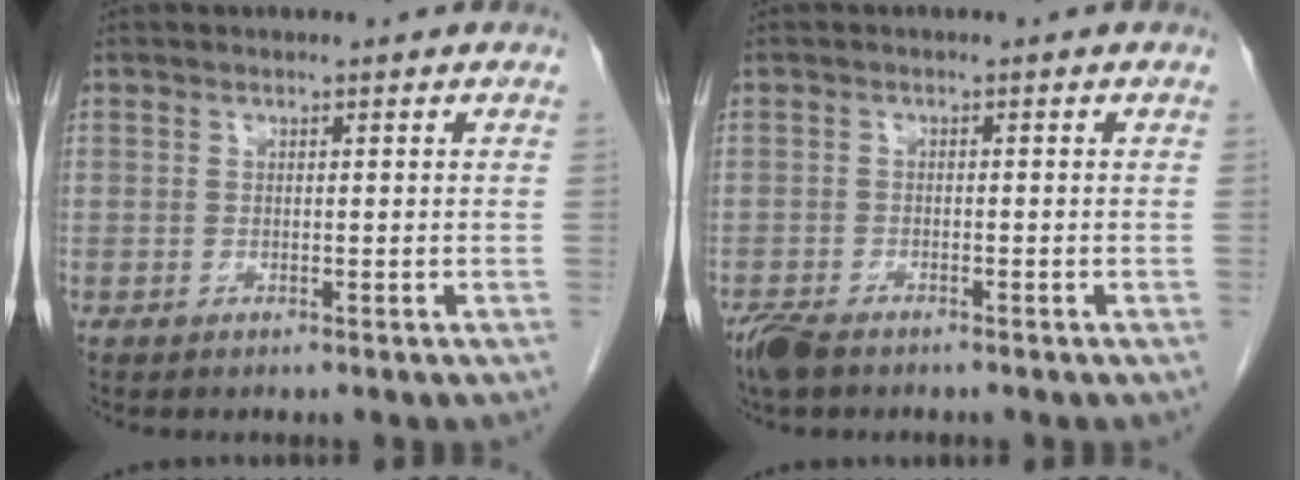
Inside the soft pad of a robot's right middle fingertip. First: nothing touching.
{"total": 4.2, "force": [-3.4, 1.3, 2.2], "torque": [-0.047, -0.010, -0.060]}